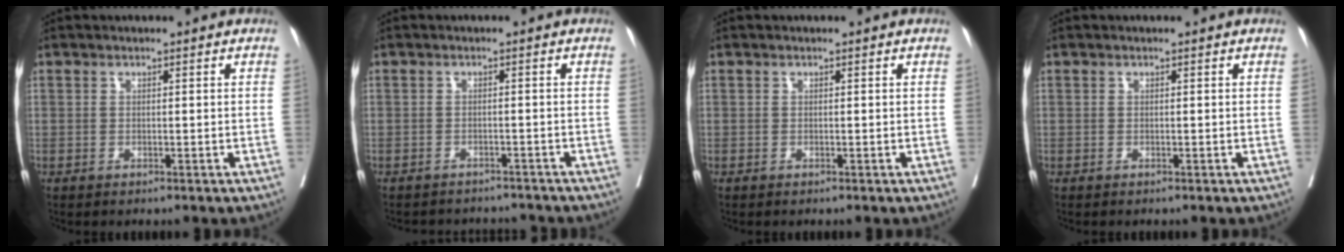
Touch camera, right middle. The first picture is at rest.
{"total": 7.2, "force": [-6.9, 2.0, 0.8], "torque": [-0.011, 0.007, -0.082]}
{"total": 0.0}
{"total": 0.0}